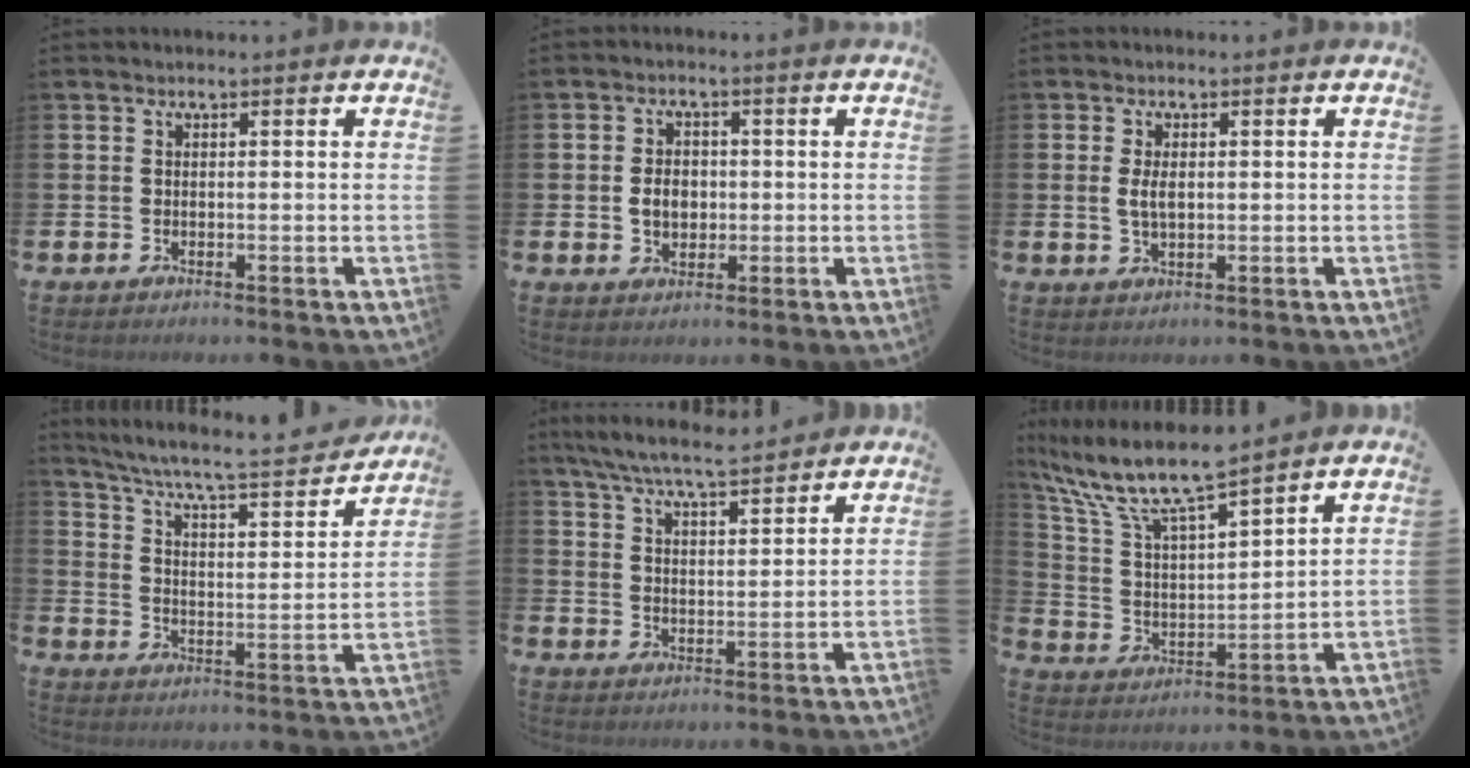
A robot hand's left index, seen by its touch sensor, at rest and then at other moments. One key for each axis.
{"total": 3.5, "fx": -0.2, "fy": 2.8, "fz": 2.1, "tx": -0.024, "ty": 0.001, "tz": -0.012}
{"total": 2.7, "fx": 0.3, "fy": 1.4, "fz": 2.3, "tx": -0.033, "ty": 0.001, "tz": 0.001}
{"total": 7.0, "fx": 6.2, "fy": 0.8, "fz": 3.1, "tx": -0.084, "ty": -0.049, "tz": 0.097}
{"total": 7.3, "fx": 6.9, "fy": 0.7, "fz": 2.3, "tx": -0.066, "ty": -0.033, "tz": 0.123}
{"total": 9.5, "fx": 8.4, "fy": 1.4, "fz": 4.2, "tx": -0.119, "ty": -0.051, "tz": 0.145}